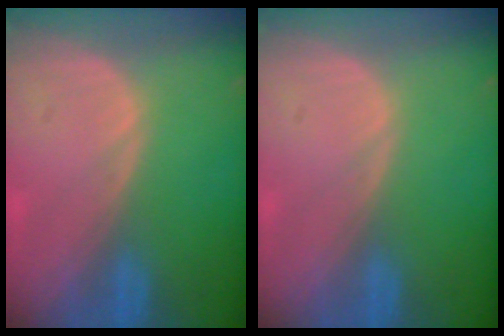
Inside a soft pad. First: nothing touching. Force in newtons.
{"total": 0.0}